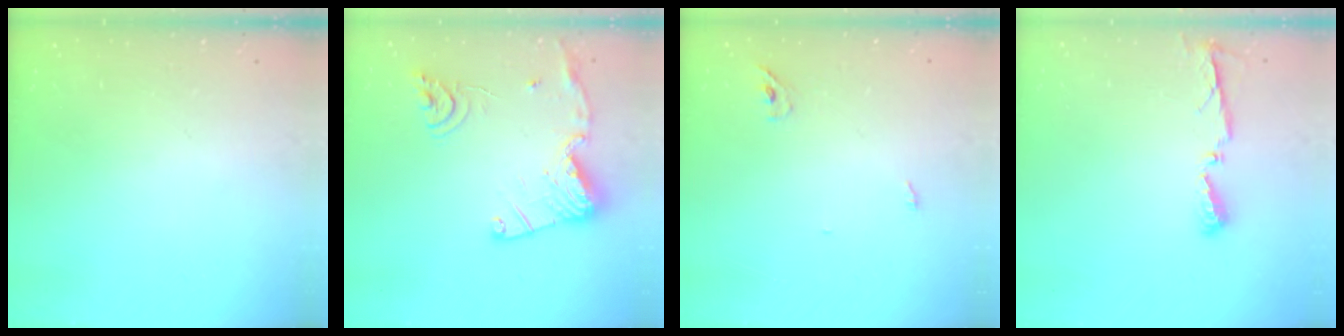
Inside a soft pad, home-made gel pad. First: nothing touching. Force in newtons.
{"total": 15.4, "press": 15.3, "slide": 1.5}
{"total": 2.1, "press": 1.9, "slide": 1.0}
{"total": 4.9, "press": 4.9, "slide": 0.5}